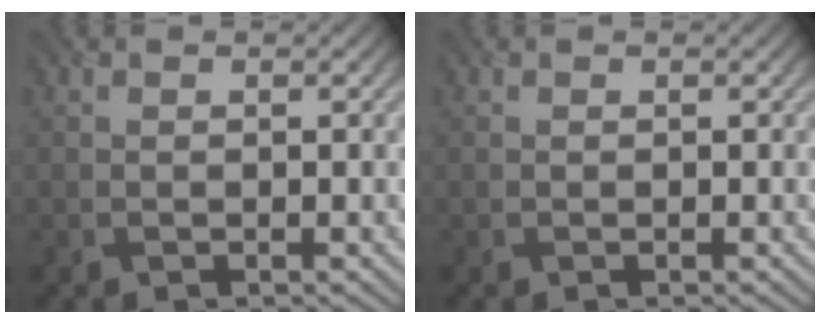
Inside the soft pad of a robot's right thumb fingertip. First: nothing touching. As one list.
[{"total": 0.0}]